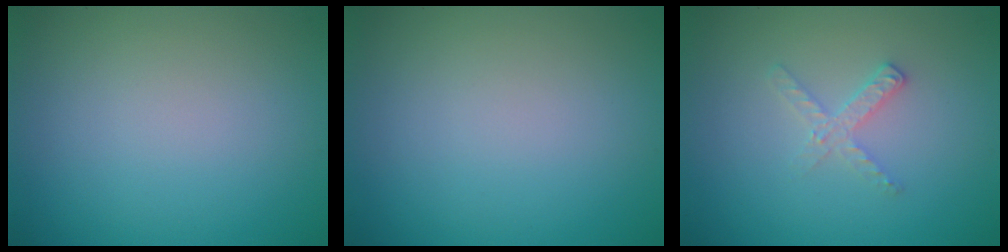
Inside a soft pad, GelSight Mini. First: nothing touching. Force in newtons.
{"total": 0.0}
{"total": 1.7, "press": 1.7, "slide": 0.2}